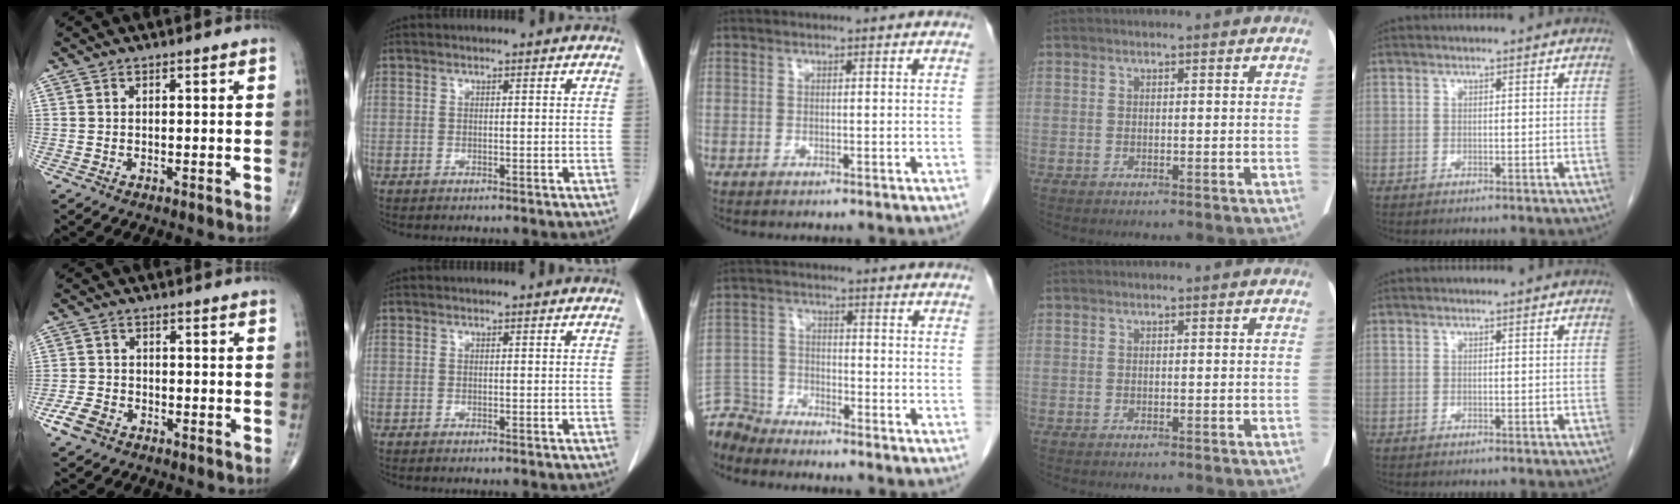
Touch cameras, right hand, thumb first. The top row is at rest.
{"thumb": {"total": 4.5, "force": [-2.6, 2.9, 2.2], "torque": [-0.044, 0.012, -0.048]}, "middle": {"total": 6.1, "force": [-6.0, 1.0, -0.8], "torque": [0.015, 0.001, -0.118]}}